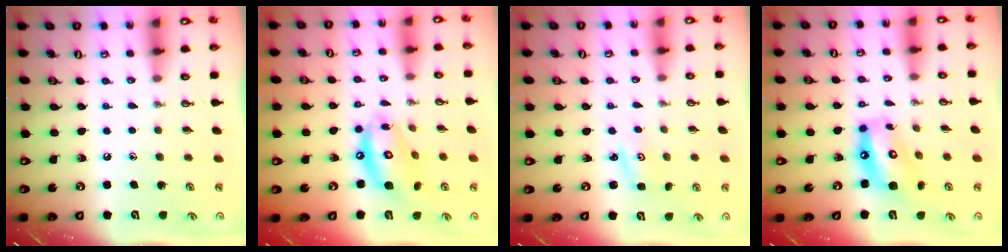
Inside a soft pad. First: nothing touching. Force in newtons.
{"total": 13.8, "press": 13.7, "slide": 1.5}
{"total": 2.1, "press": 2.1, "slide": 0.3}
{"total": 14.1, "press": 14.0, "slide": 1.5}